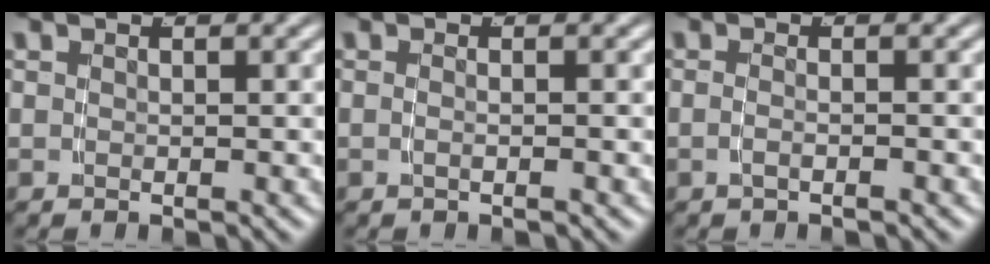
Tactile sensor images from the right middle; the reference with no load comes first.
{"total": 1.0, "force": [-0.5, -0.6, 0.6], "torque": [-0.013, -0.006, -0.006]}
{"total": 1.2, "force": [-0.8, -0.5, 0.8], "torque": [-0.019, -0.007, -0.011]}